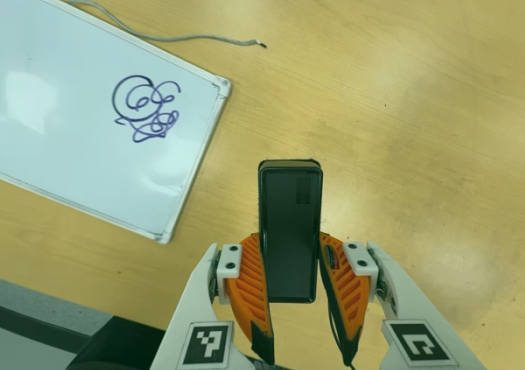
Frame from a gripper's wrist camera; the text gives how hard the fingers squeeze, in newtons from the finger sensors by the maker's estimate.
{"total": 6.2, "left": 4.3, "right": 8.1}